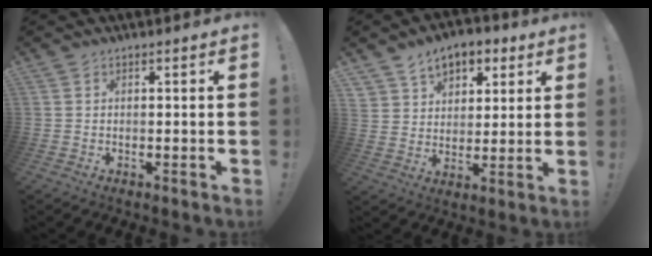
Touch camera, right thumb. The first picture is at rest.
{"total": 9.0, "force": [5.4, 6.7, 2.5], "torque": [-0.038, -0.033, 0.105]}